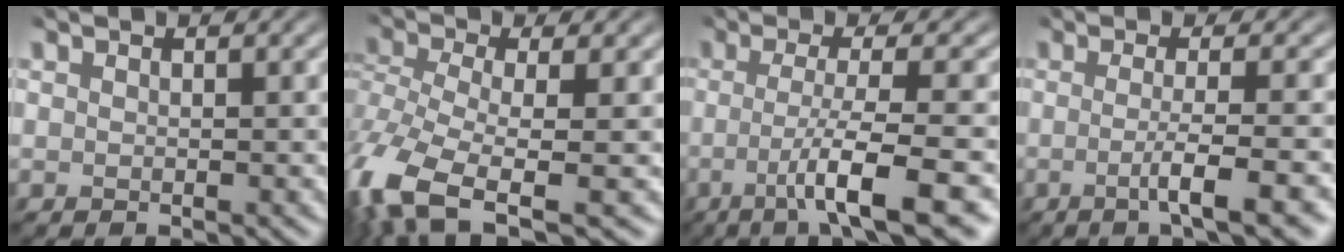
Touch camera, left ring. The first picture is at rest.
{"total": 9.2, "force": [-5.5, 3.4, 6.5], "torque": [-0.153, -0.021, -0.102]}
{"total": 7.3, "force": [-2.5, 1.2, 6.8], "torque": [-0.100, -0.013, -0.041]}
{"total": 5.2, "force": [-1.7, 0.9, 4.8], "torque": [-0.068, -0.005, -0.027]}